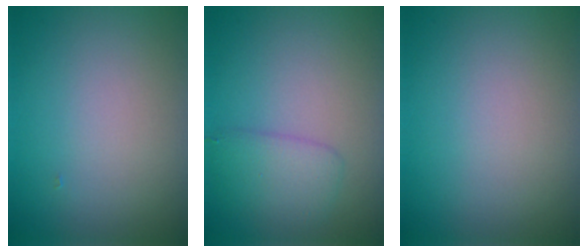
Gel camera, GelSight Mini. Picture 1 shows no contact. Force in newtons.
{"total": 2.8, "press": 2.8, "slide": 0.1}
{"total": 0.0}